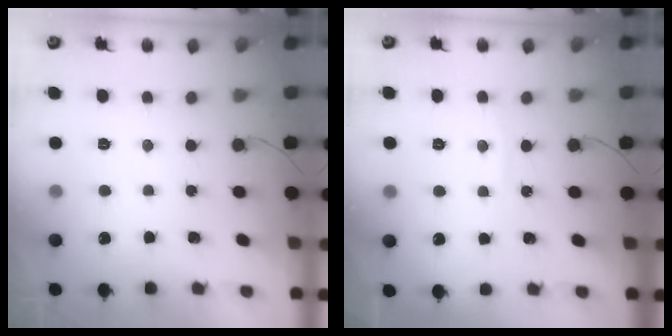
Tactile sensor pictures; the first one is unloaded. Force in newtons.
{"total": 4.9, "press": 4.8, "slide": 0.7}